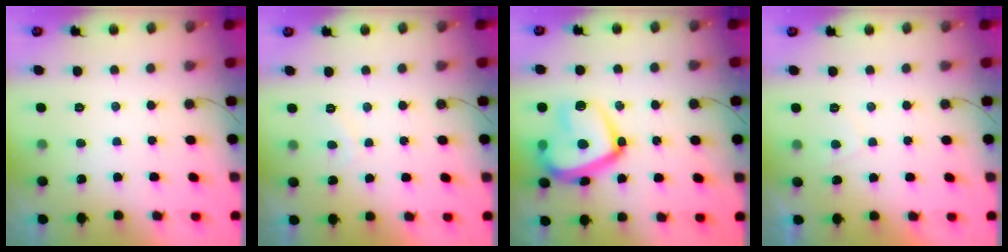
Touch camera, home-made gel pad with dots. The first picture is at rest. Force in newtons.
{"total": 1.4, "press": 1.3, "slide": 0.5}
{"total": 19.4, "press": 19.3, "slide": 1.7}
{"total": 0.9, "press": 0.7, "slide": 0.5}